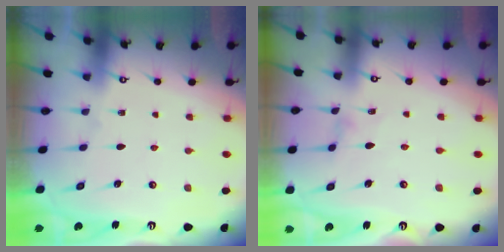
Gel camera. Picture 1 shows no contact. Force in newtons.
{"total": 0.8, "press": 0.8, "slide": 0.2}